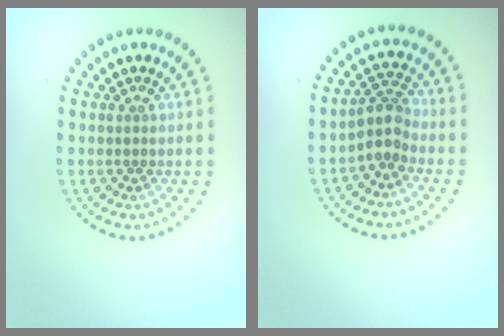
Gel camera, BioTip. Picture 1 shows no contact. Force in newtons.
{"total": 2.4, "press": 2.0, "slide": 1.4}